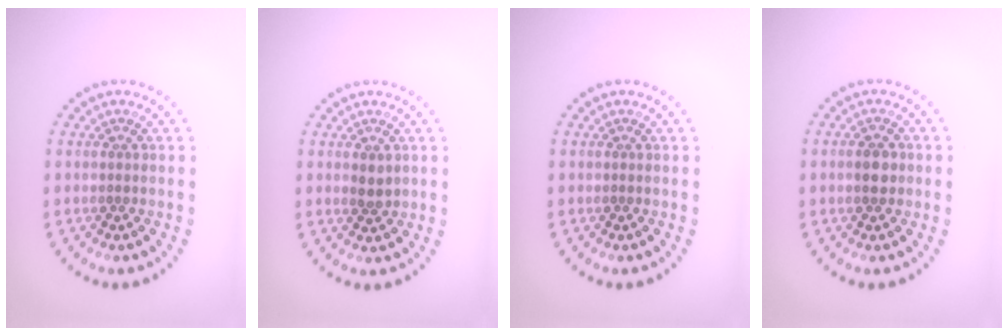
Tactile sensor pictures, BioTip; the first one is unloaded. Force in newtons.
{"total": 1.4, "press": 1.4, "slide": 0.2}
{"total": 0.0}
{"total": 1.9, "press": 1.9, "slide": 0.2}